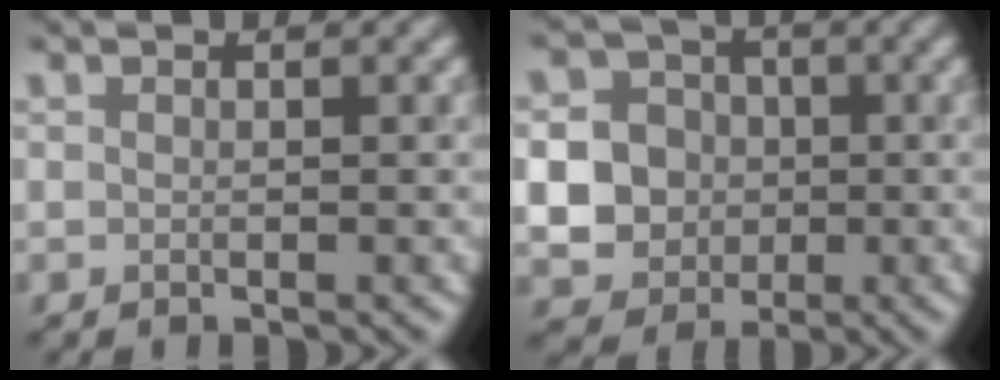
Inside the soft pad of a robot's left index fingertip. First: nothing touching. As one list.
[{"total": 9.4, "force": [-1.0, 9.0, 2.5], "torque": [-0.080, -0.003, -0.033]}]